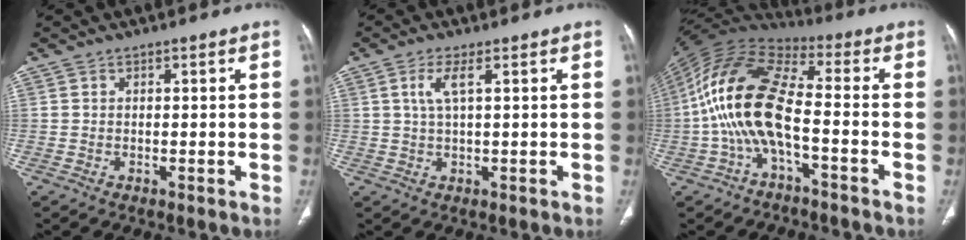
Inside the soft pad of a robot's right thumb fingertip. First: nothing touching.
{"total": 3.6, "force": [1.2, 0.9, 3.3], "torque": [-0.081, 0.004, 0.028]}
{"total": 15.3, "force": [-3.4, 6.3, 13.5], "torque": [-0.277, 0.054, -0.073]}